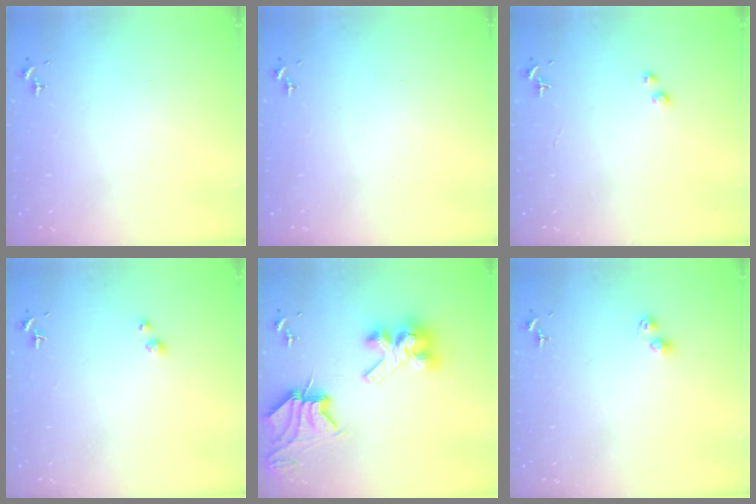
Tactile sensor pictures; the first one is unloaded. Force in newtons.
{"total": 0.0}
{"total": 1.7, "press": 1.6, "slide": 0.1}
{"total": 2.9, "press": 2.9, "slide": 0.2}
{"total": 11.1, "press": 11.1, "slide": 0.6}
{"total": 4.1, "press": 4.1, "slide": 0.4}